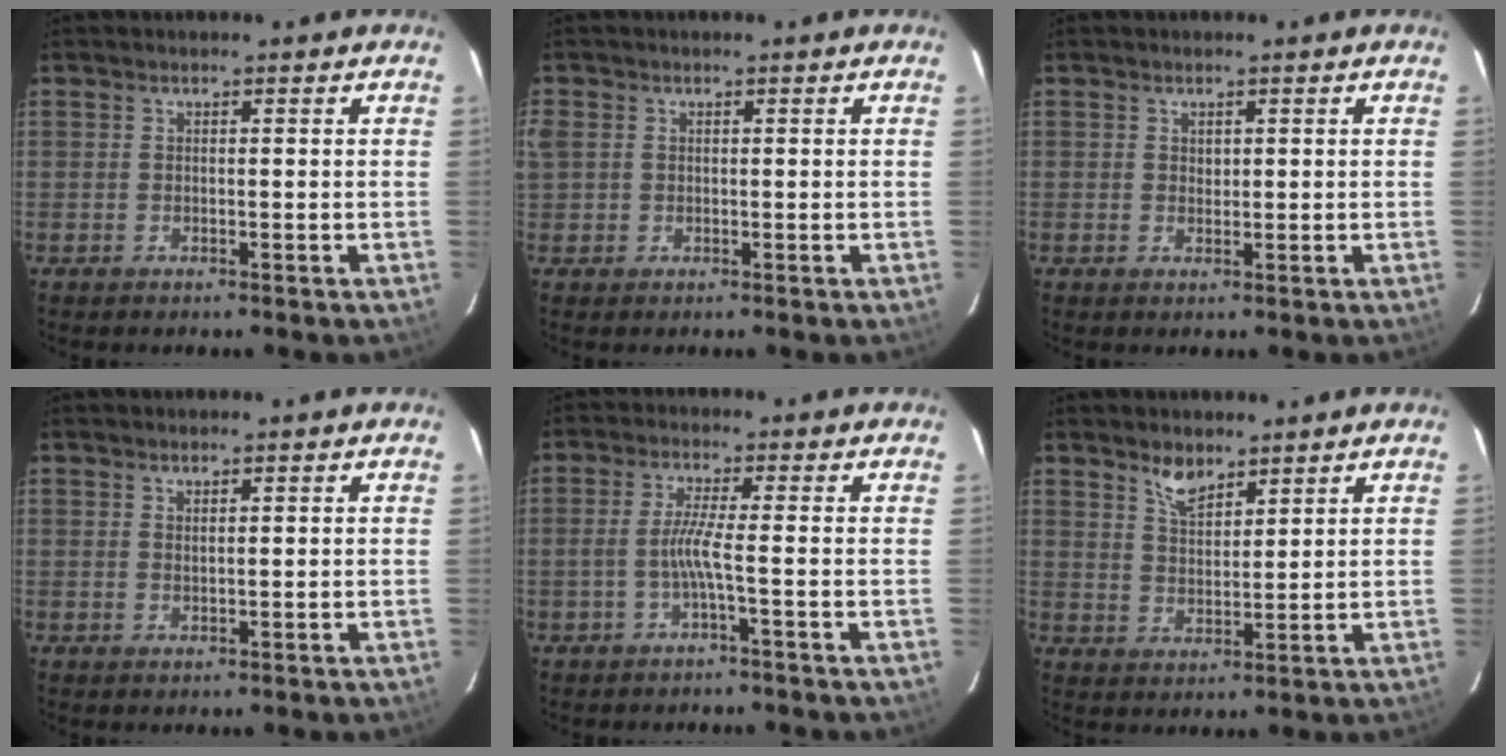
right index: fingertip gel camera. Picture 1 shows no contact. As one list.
[{"total": 4.3, "force": [0.6, 3.6, 2.3], "torque": [-0.052, 0.004, 0.012]}, {"total": 1.1, "force": [0.5, 0.9, 0.3], "torque": [-0.003, 0.003, 0.009]}, {"total": 1.0, "force": [0.7, 0.3, 0.7], "torque": [-0.012, 0.001, 0.013]}, {"total": 3.5, "force": [-1.3, -0.9, 3.1], "torque": [-0.071, -0.003, -0.023]}, {"total": 5.0, "force": [3.9, 1.9, 2.4], "torque": [-0.043, 0.003, 0.073]}]